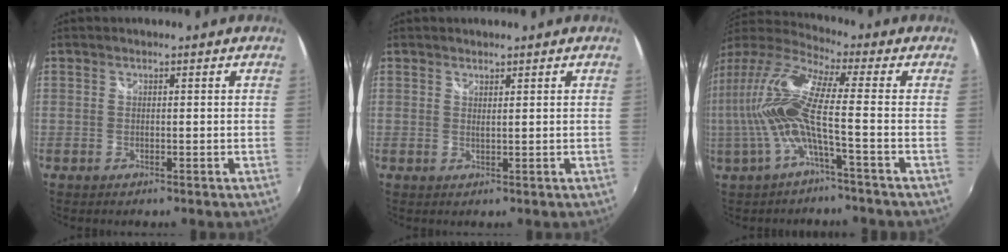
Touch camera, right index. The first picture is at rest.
{"total": 1.1, "force": [1.0, 0.0, 0.3], "torque": [-0.007, -0.003, 0.016]}
{"total": 13.7, "force": [-1.7, 1.1, 13.6], "torque": [-0.258, -0.009, -0.033]}